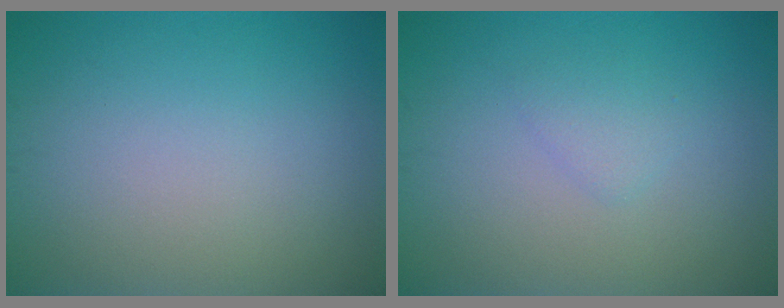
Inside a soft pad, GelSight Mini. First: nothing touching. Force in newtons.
{"total": 1.2, "press": 1.2, "slide": 0.1}